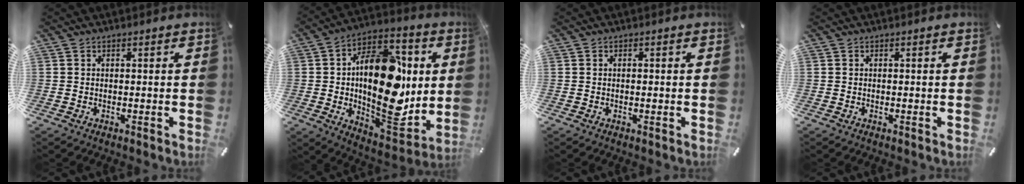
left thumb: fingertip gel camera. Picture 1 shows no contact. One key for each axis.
{"total": 23.4, "fx": 1.5, "fy": 12.7, "fz": 19.7, "tx": -0.321, "ty": -0.026, "tz": 0.034}
{"total": 0.6, "fx": -0.1, "fy": 0.2, "fz": 0.6, "tx": -0.013, "ty": -0.001, "tz": -0.002}
{"total": 0.0}